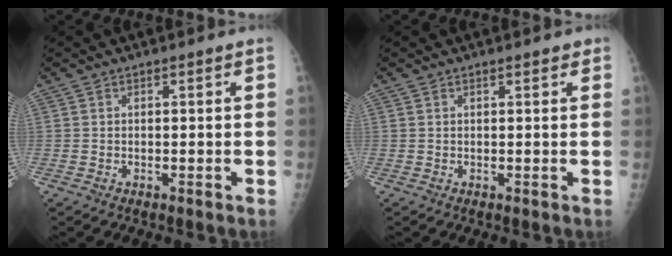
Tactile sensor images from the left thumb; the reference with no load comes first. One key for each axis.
{"total": 1.1, "fx": 0.7, "fy": 0.4, "fz": 0.7, "tx": -0.008, "ty": -0.001, "tz": 0.006}